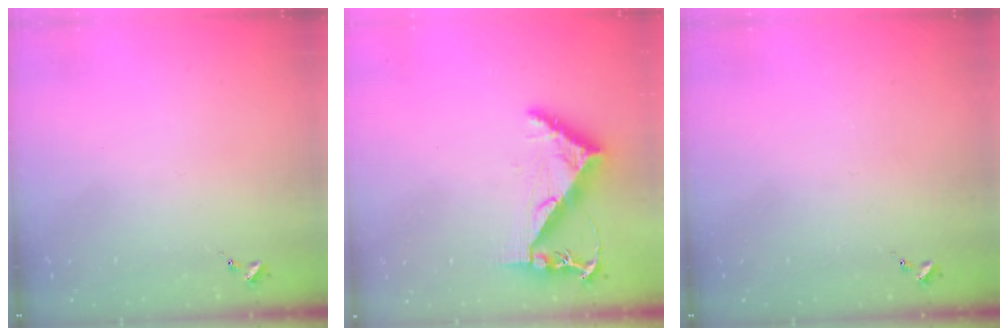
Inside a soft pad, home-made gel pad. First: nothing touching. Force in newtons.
{"total": 6.8, "press": 6.8, "slide": 0.9}
{"total": 0.0}